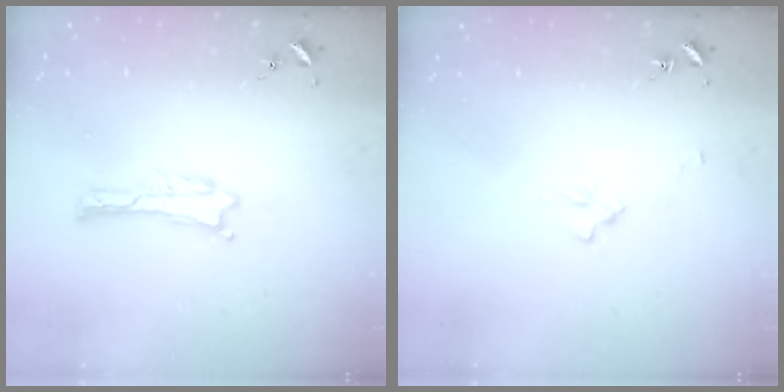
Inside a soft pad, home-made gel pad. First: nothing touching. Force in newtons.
{"total": 2.9, "press": 2.9, "slide": 0.4}